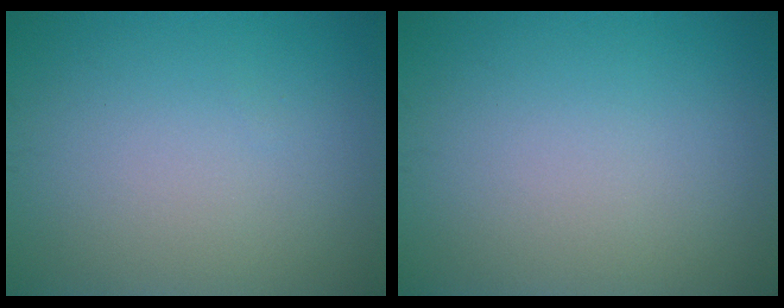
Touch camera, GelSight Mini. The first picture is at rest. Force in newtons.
{"total": 0.0}